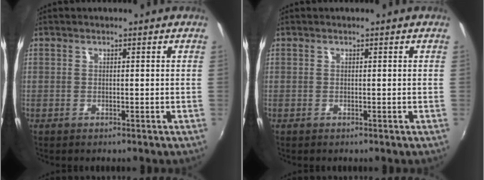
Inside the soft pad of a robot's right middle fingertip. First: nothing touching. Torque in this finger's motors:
{"motor_torque": [0.05, -0.04, -0.02, 0.00]}